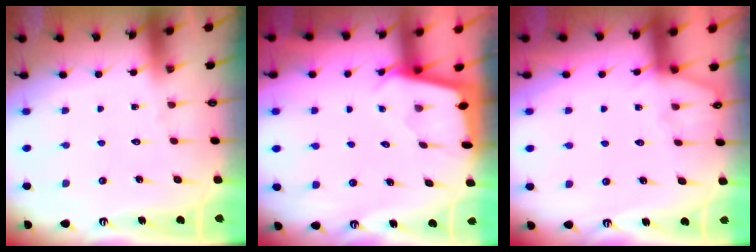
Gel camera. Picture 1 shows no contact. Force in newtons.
{"total": 1.8, "press": 1.8, "slide": 0.2}
{"total": 5.1, "press": 5.0, "slide": 0.6}